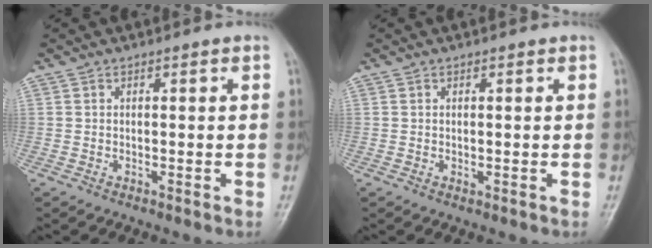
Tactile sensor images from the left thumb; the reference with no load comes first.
{"total": 0.7, "force": [0.3, 0.5, 0.4], "torque": [-0.004, -0.002, 0.003]}